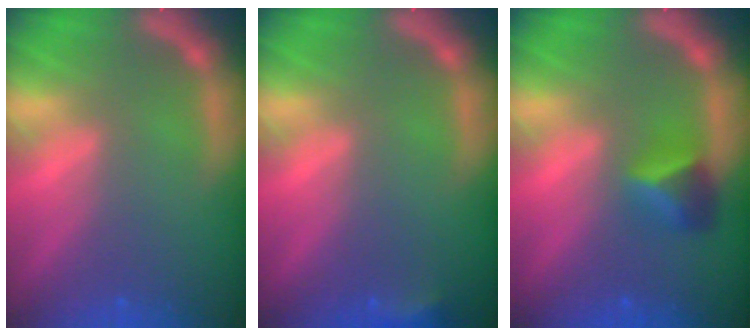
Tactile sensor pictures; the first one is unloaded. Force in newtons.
{"total": 1.9}
{"total": 2.9}